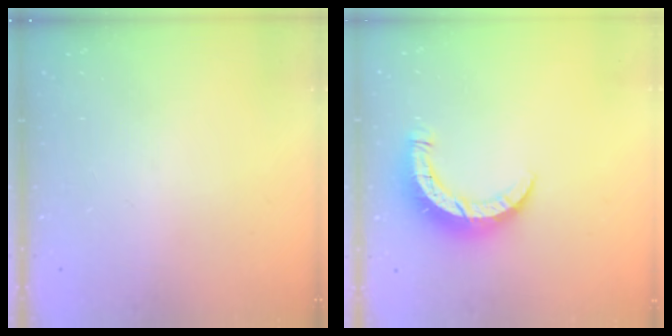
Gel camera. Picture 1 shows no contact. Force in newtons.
{"total": 8.3, "press": 8.3, "slide": 0.4}